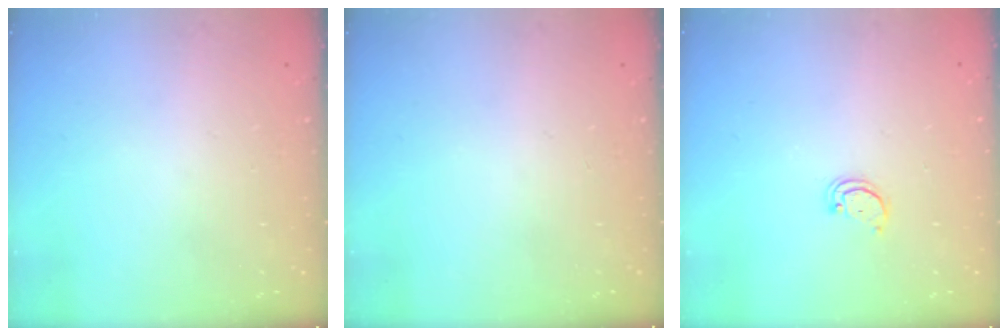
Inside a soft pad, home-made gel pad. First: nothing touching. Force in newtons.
{"total": 0.0}
{"total": 2.1, "press": 2.1, "slide": 0.2}